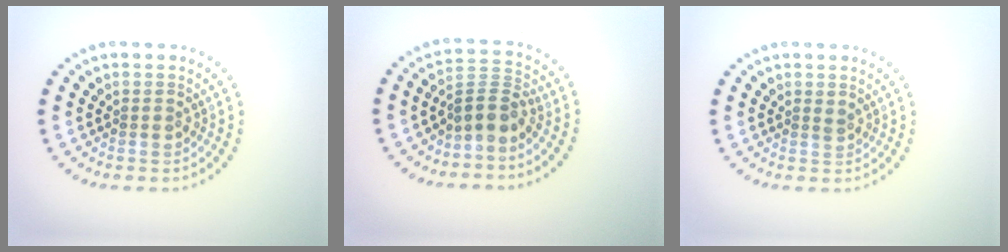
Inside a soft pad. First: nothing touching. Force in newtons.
{"total": 2.8, "press": 2.0, "slide": 1.9}
{"total": 0.5, "press": 0.1, "slide": 0.5}